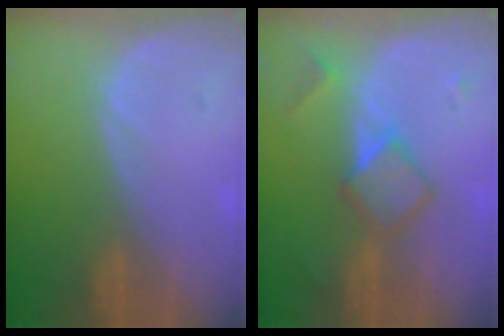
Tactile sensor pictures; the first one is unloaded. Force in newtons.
{"total": 5.2, "press": 5.2, "slide": 0.1}